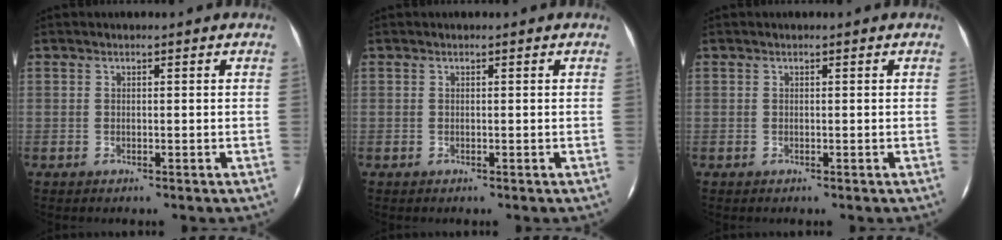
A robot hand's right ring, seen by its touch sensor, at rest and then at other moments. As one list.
[{"total": 0.0}, {"total": 0.0}]